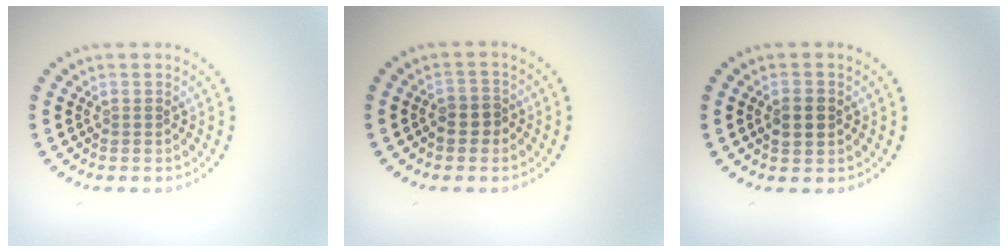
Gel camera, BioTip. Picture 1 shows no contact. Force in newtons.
{"total": 2.0, "press": 1.8, "slide": 0.7}
{"total": 2.4, "press": 2.4, "slide": 0.1}